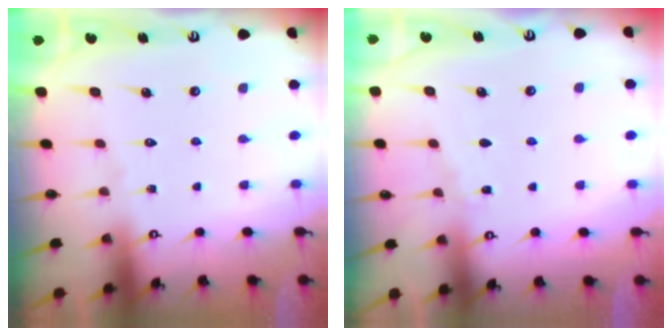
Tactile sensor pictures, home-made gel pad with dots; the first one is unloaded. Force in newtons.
{"total": 2.9, "press": 2.9, "slide": 0.4}